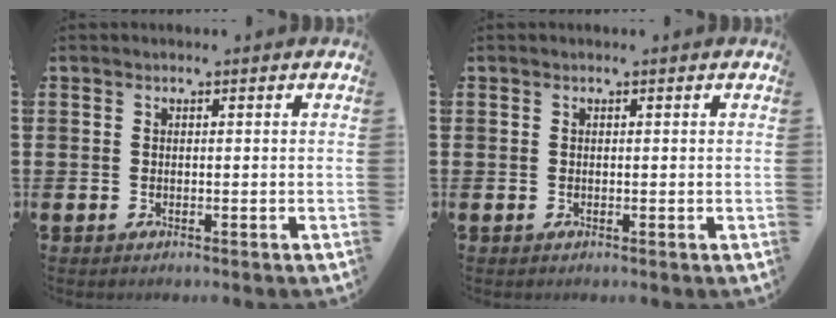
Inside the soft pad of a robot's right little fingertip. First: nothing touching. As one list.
[{"total": 0.0}]